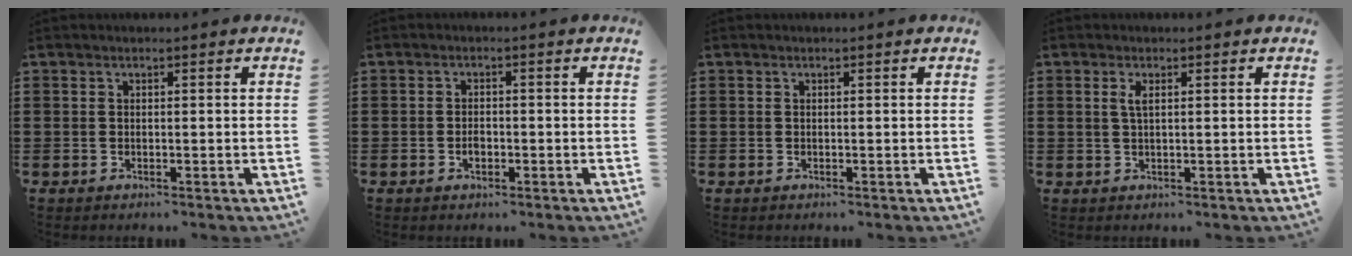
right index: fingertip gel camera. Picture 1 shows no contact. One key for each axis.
{"total": 1.7, "fx": -0.6, "fy": 1.0, "fz": 1.3, "tx": -0.025, "ty": 0.001, "tz": -0.012}
{"total": 0.0}
{"total": 1.7, "fx": 0.5, "fy": 0.4, "fz": 1.5, "tx": -0.031, "ty": 0.003, "tz": 0.008}